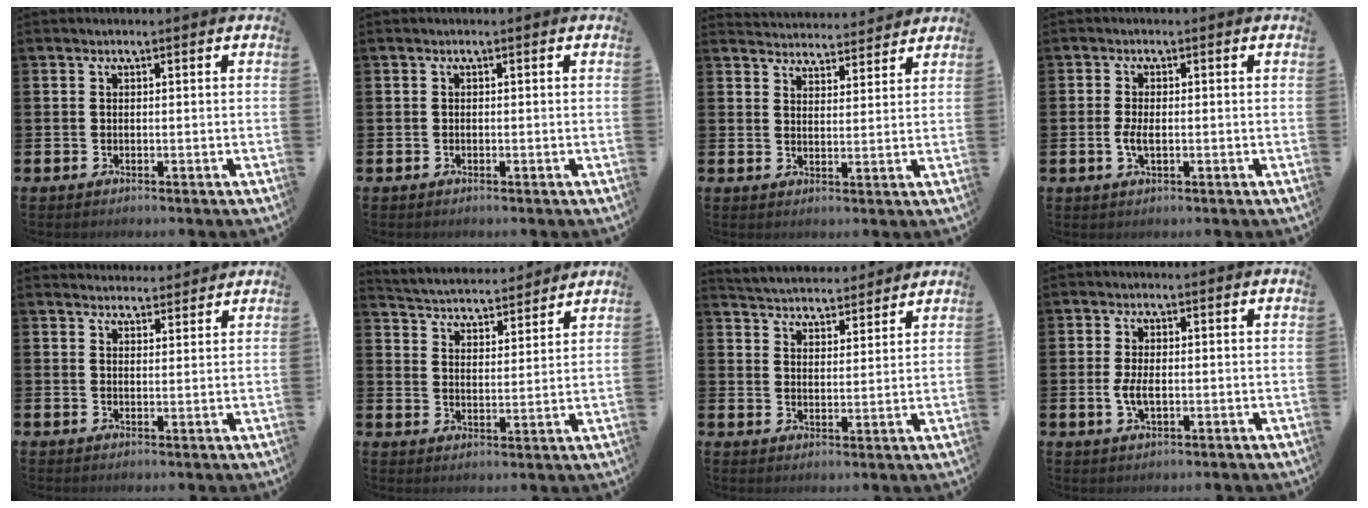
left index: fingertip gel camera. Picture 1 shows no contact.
{"total": 0.0}
{"total": 4.1, "force": [4.0, 0.7, -0.3], "torque": [-0.003, -0.027, 0.071]}
{"total": 2.5, "force": [-0.3, 1.1, 2.2], "torque": [-0.038, 0.000, -0.008]}
{"total": 2.9, "force": [2.8, 0.7, -0.2], "torque": [0.008, -0.017, 0.049]}
{"total": 4.6, "force": [4.5, 0.8, -0.1], "torque": [-0.025, -0.037, 0.078]}
{"total": 4.7, "force": [4.7, 0.8, -0.2], "torque": [-0.019, -0.030, 0.084]}
{"total": 3.0, "force": [-0.3, 1.4, 2.6], "torque": [-0.054, 0.000, -0.009]}